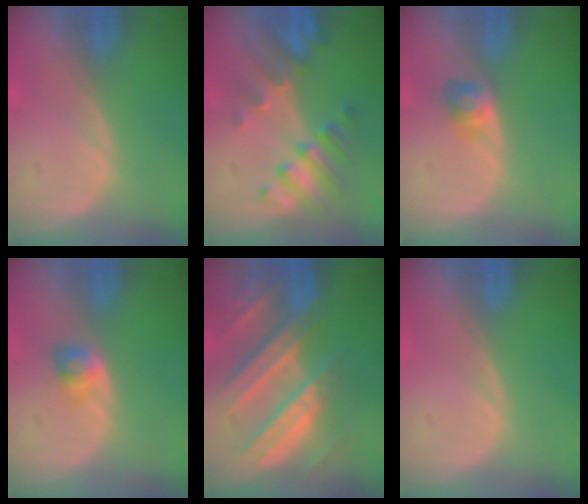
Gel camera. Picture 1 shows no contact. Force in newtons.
{"total": 7.7, "press": 6.9, "slide": 3.3}
{"total": 2.6, "press": 2.4, "slide": 0.9}
{"total": 2.6, "press": 2.3, "slide": 1.2}
{"total": 10.6, "press": 9.4, "slide": 5.0}
{"total": 0.0}